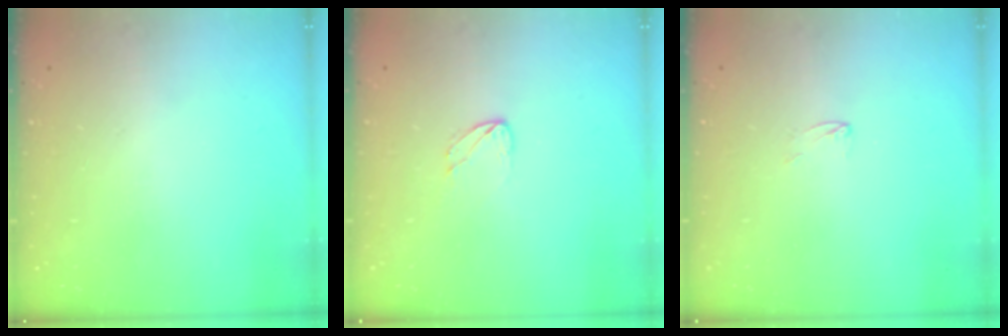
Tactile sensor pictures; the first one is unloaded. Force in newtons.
{"total": 3.8, "press": 3.8, "slide": 0.3}
{"total": 1.7, "press": 1.6, "slide": 0.1}